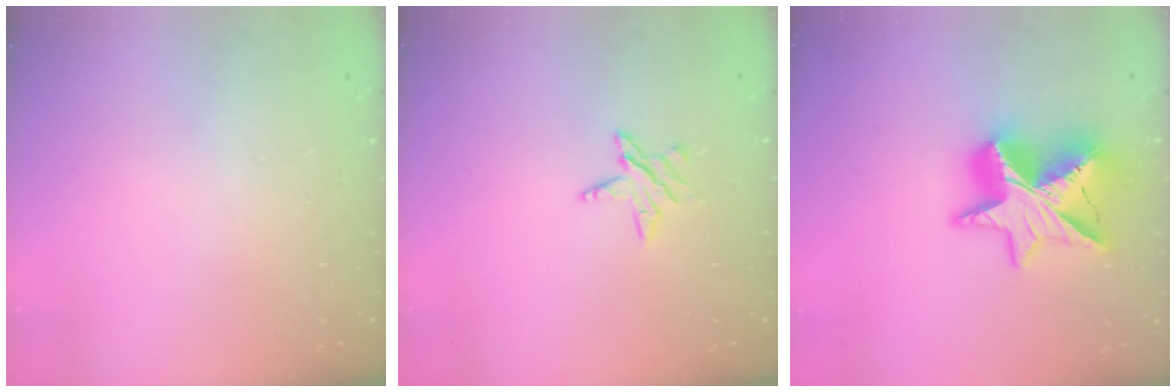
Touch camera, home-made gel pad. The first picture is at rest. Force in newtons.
{"total": 5.9, "press": 5.9, "slide": 0.6}
{"total": 17.1, "press": 17.0, "slide": 1.4}